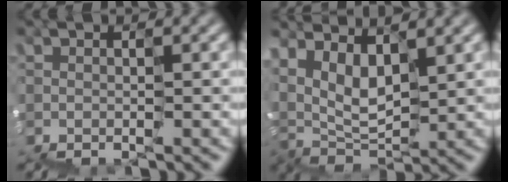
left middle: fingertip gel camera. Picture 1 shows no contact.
{"total": 3.6, "force": [3.1, 1.3, 1.3], "torque": [-0.035, 0.012, 0.059]}